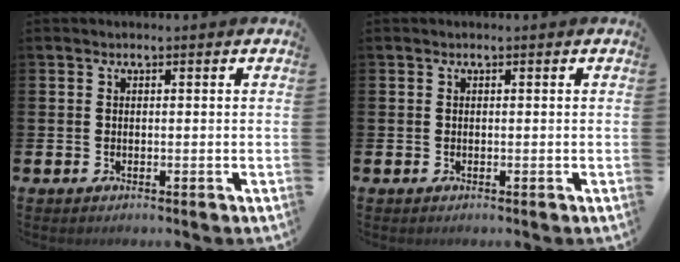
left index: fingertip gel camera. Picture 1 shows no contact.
{"total": 0.0}